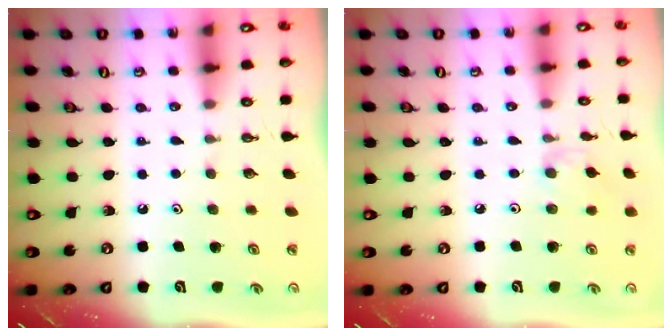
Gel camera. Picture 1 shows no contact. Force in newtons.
{"total": 3.5, "press": 3.4, "slide": 0.6}